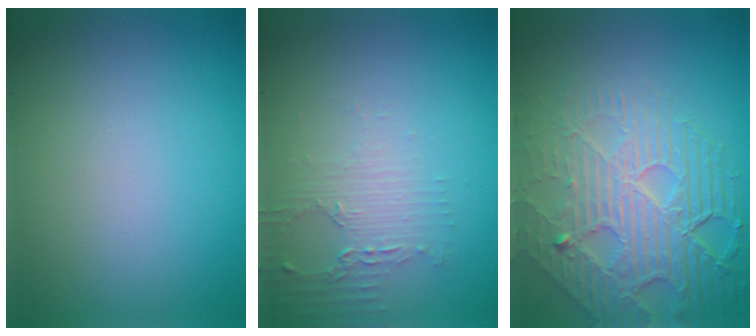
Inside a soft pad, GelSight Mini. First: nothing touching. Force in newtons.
{"total": 2.1, "press": 2.0, "slide": 0.4}
{"total": 8.2, "press": 6.0, "slide": 5.6}